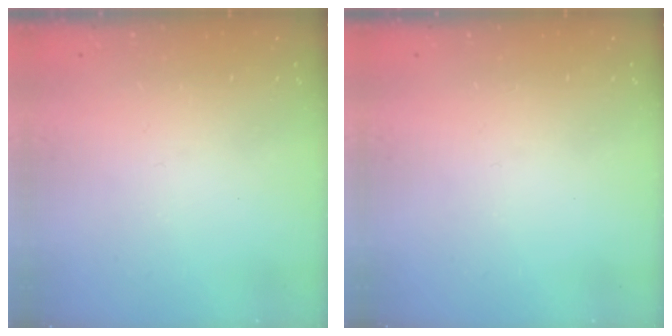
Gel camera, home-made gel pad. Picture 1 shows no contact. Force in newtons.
{"total": 0.0}